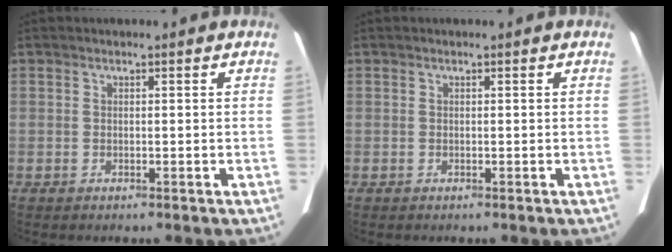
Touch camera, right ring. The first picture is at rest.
{"total": 0.0}